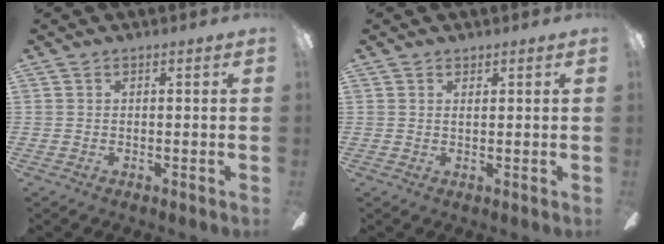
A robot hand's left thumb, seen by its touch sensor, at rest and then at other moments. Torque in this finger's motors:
{"motor_torque": [0.14, -0.21, -0.25, 0.03, 0.01]}